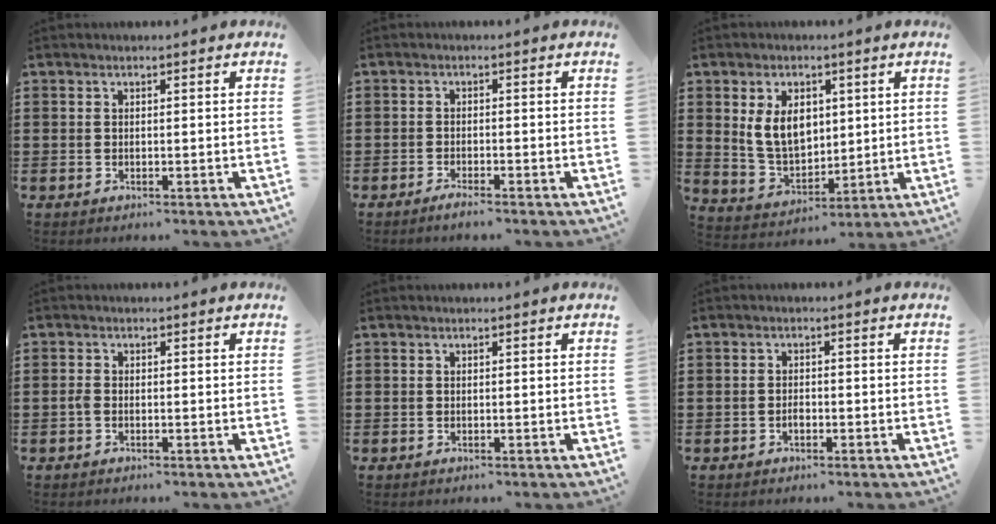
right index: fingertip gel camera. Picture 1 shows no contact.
{"total": 1.5, "force": [-1.3, -0.4, 0.6], "torque": [-0.009, -0.003, -0.024]}
{"total": 7.5, "force": [1.9, 4.9, 5.3], "torque": [-0.122, 0.008, 0.031]}
{"total": 1.1, "force": [-0.4, 0.5, 0.8], "torque": [-0.023, -0.003, -0.010]}
{"total": 0.0}
{"total": 1.1, "force": [-0.6, 0.5, 0.8], "torque": [-0.015, -0.003, -0.009]}